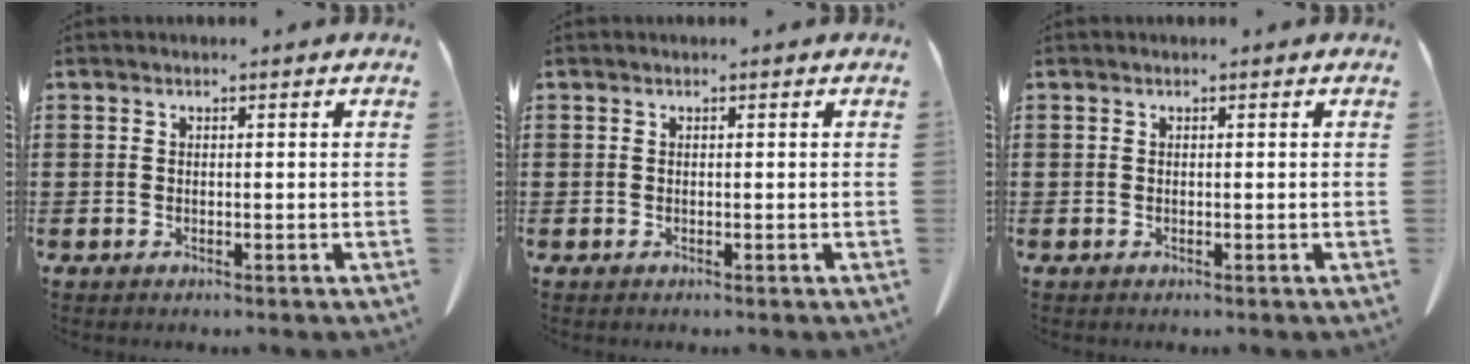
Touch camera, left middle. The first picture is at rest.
{"total": 0.0}
{"total": 0.0}